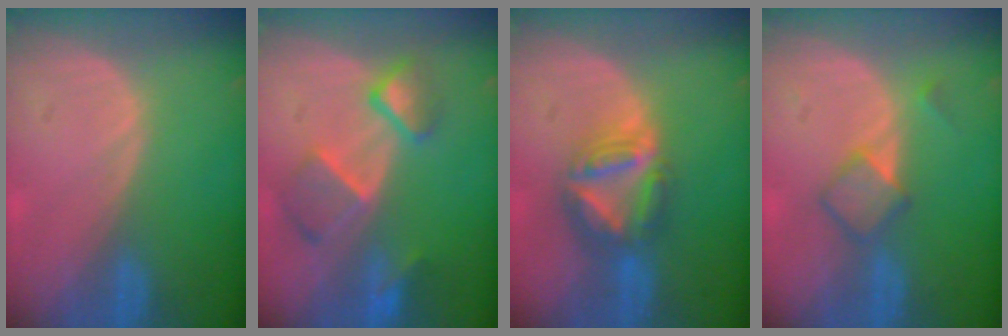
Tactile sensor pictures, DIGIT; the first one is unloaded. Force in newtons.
{"total": 7.7, "press": 6.7, "slide": 3.7}
{"total": 7.9, "press": 6.7, "slide": 4.1}
{"total": 3.9, "press": 3.8, "slide": 0.3}